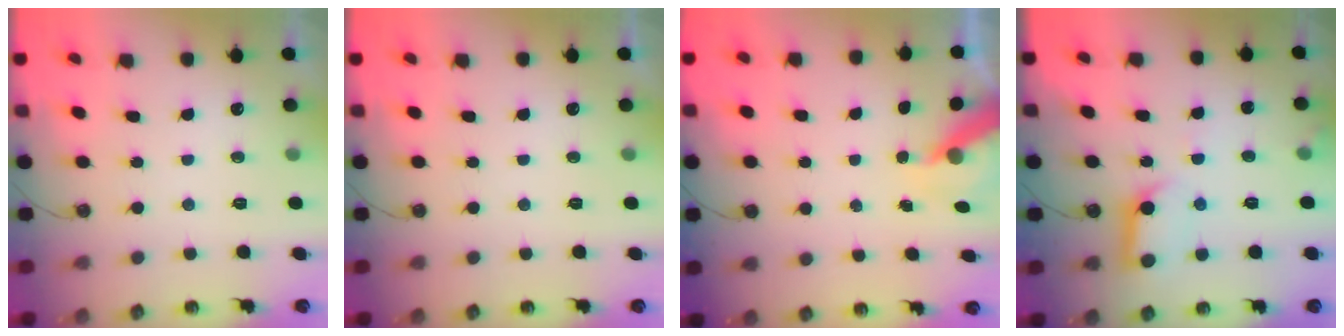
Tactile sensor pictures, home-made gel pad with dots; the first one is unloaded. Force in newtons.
{"total": 0.0}
{"total": 7.2, "press": 7.2, "slide": 0.8}
{"total": 11.6, "press": 11.5, "slide": 1.4}